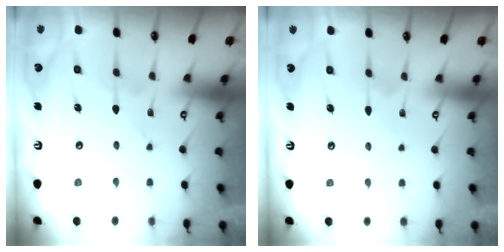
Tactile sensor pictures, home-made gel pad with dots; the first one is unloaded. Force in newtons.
{"total": 3.0, "press": 3.0, "slide": 0.4}